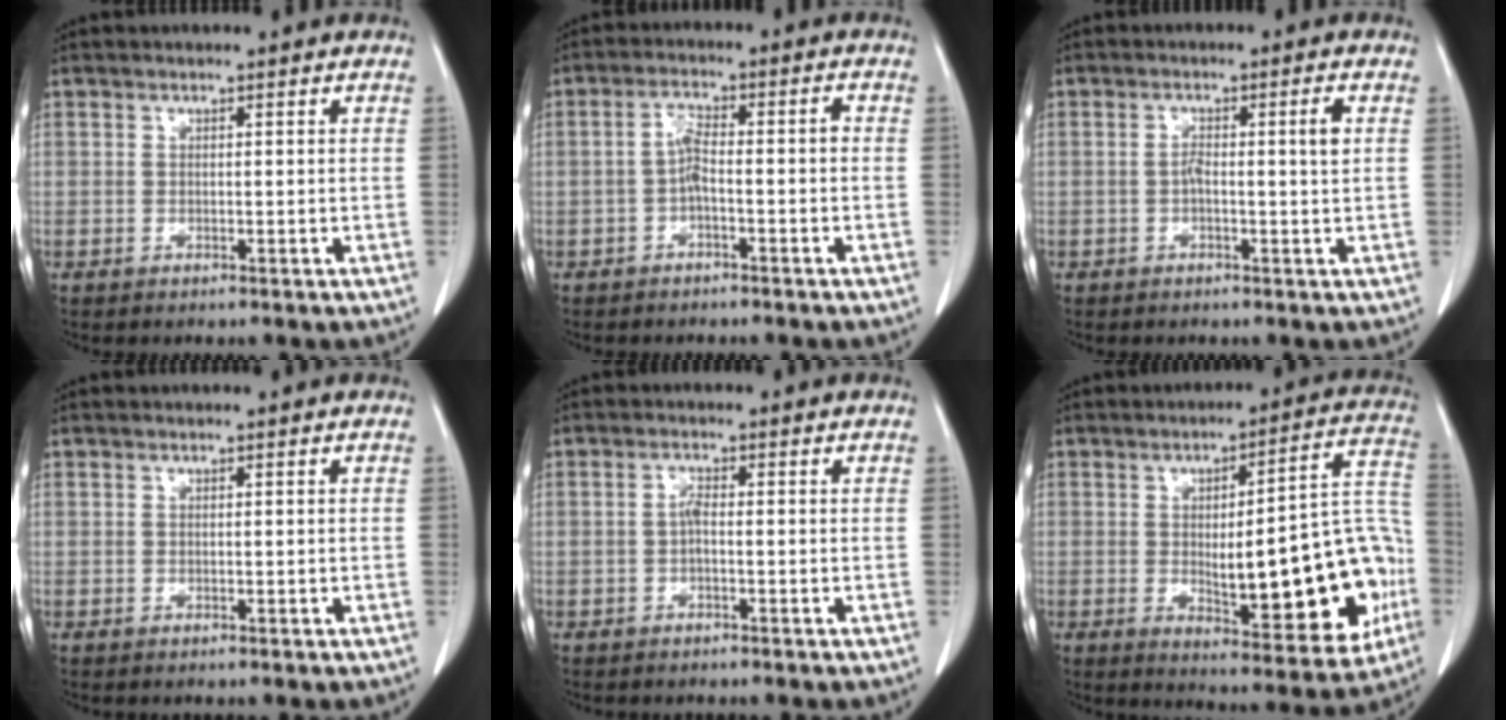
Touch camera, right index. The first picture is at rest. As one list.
[{"total": 3.8, "force": [-1.2, 0.9, 3.5], "torque": [-0.068, 0.016, -0.021]}, {"total": 3.4, "force": [0.0, 0.0, 3.4], "torque": [-0.060, 0.009, 0.001]}, {"total": 0.0}, {"total": 1.5, "force": [-0.4, 0.3, 1.4], "torque": [-0.027, 0.003, -0.009]}, {"total": 20.8, "force": [-3.7, 5.5, 19.7], "torque": [-0.203, 0.030, -0.030]}]